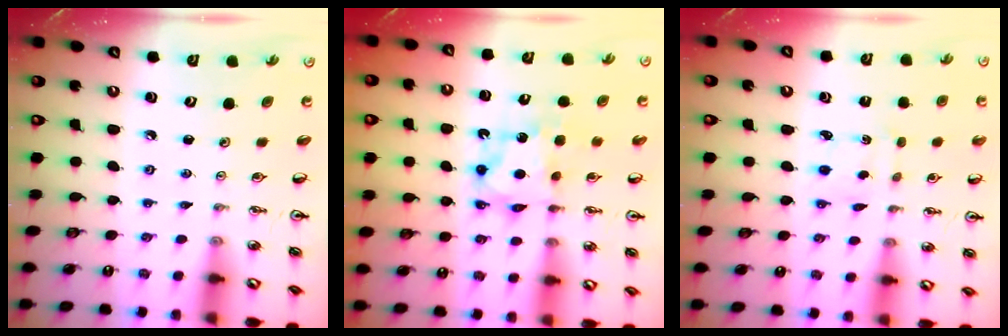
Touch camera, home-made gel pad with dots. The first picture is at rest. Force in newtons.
{"total": 7.1, "press": 7.1, "slide": 0.6}
{"total": 1.7, "press": 1.5, "slide": 0.7}